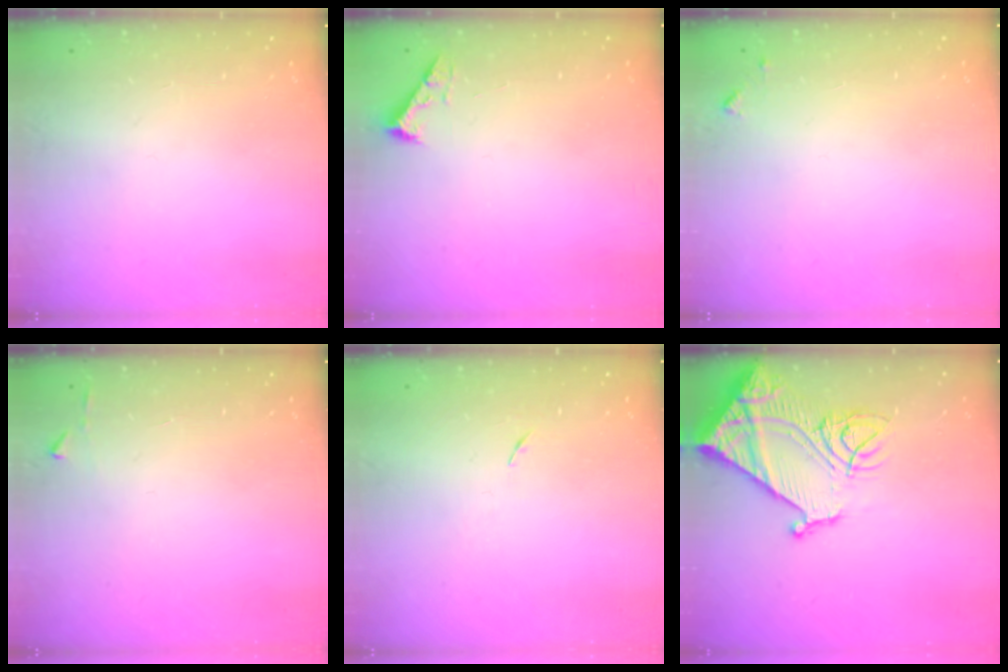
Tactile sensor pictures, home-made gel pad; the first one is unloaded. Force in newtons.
{"total": 2.5, "press": 2.5, "slide": 0.3}
{"total": 5.1, "press": 5.1, "slide": 0.4}
{"total": 3.2, "press": 3.2, "slide": 0.4}
{"total": 3.8, "press": 3.7, "slide": 0.7}
{"total": 18.3, "press": 18.1, "slide": 2.2}